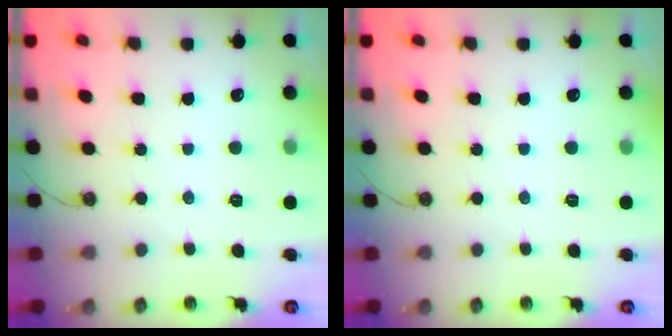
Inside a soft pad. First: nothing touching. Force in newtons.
{"total": 0.0}